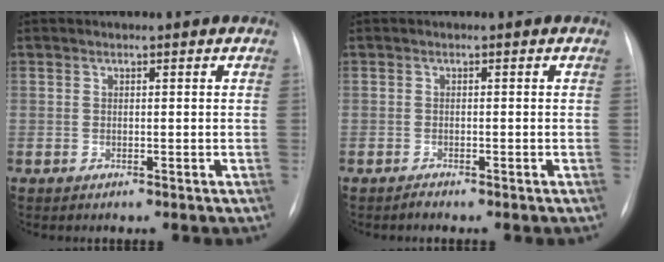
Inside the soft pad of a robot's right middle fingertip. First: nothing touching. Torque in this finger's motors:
{"motor_torque": [0.24, -0.17, 0.00, 0.00]}